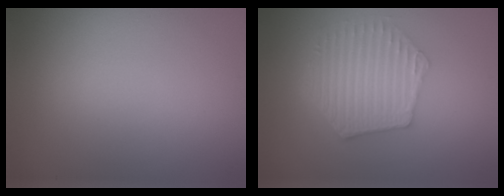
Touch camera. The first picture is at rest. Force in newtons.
{"total": 5.8, "press": 4.3, "slide": 3.8}